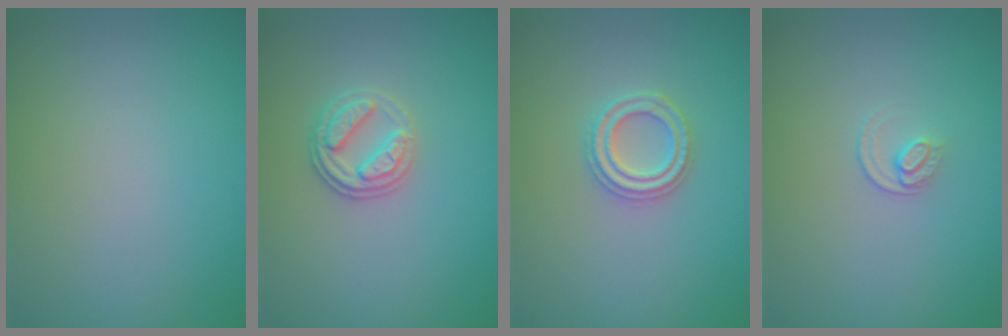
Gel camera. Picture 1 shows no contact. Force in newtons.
{"total": 2.6, "press": 2.4, "slide": 1.0}
{"total": 2.4, "press": 2.4, "slide": 0.4}
{"total": 1.2, "press": 0.8, "slide": 0.9}